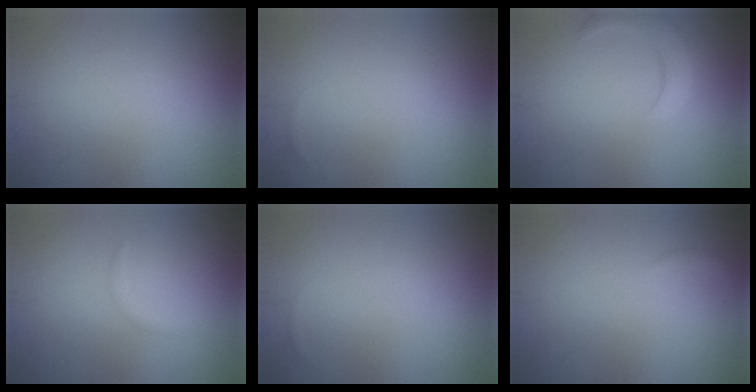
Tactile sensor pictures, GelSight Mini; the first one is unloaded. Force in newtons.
{"total": 0.0}
{"total": 3.4, "press": 3.4, "slide": 0.4}
{"total": 0.7, "press": 0.6, "slide": 0.1}
{"total": 0.0}
{"total": 0.9, "press": 0.9, "slide": 0.1}